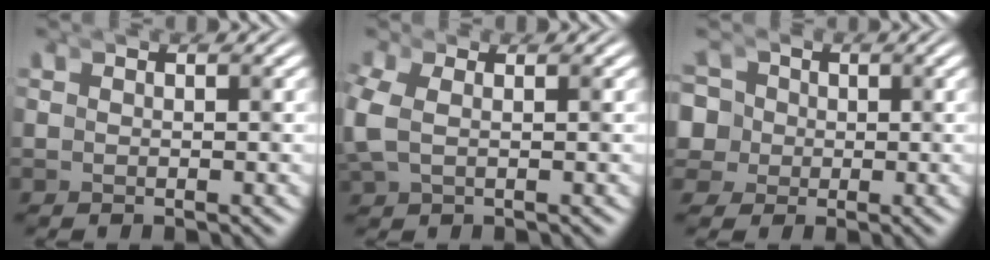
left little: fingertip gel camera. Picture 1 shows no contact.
{"total": 1.5, "force": [-1.1, 0.9, 0.6], "torque": [-0.045, -0.019, -0.008]}
{"total": 4.3, "force": [-1.8, 3.9, -0.1], "torque": [-0.067, -0.050, -0.022]}